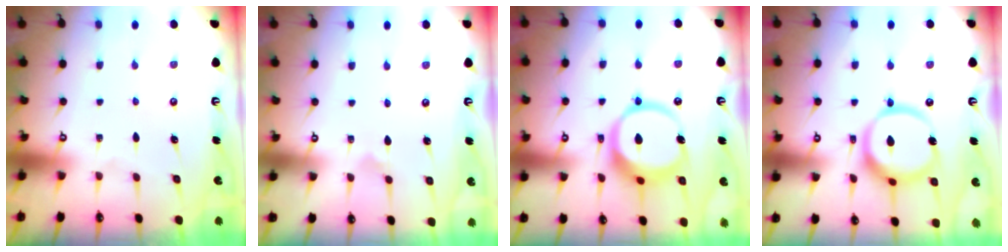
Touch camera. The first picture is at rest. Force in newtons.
{"total": 2.9, "press": 2.9, "slide": 0.1}
{"total": 13.8, "press": 13.7, "slide": 1.7}
{"total": 14.1, "press": 14.0, "slide": 1.8}